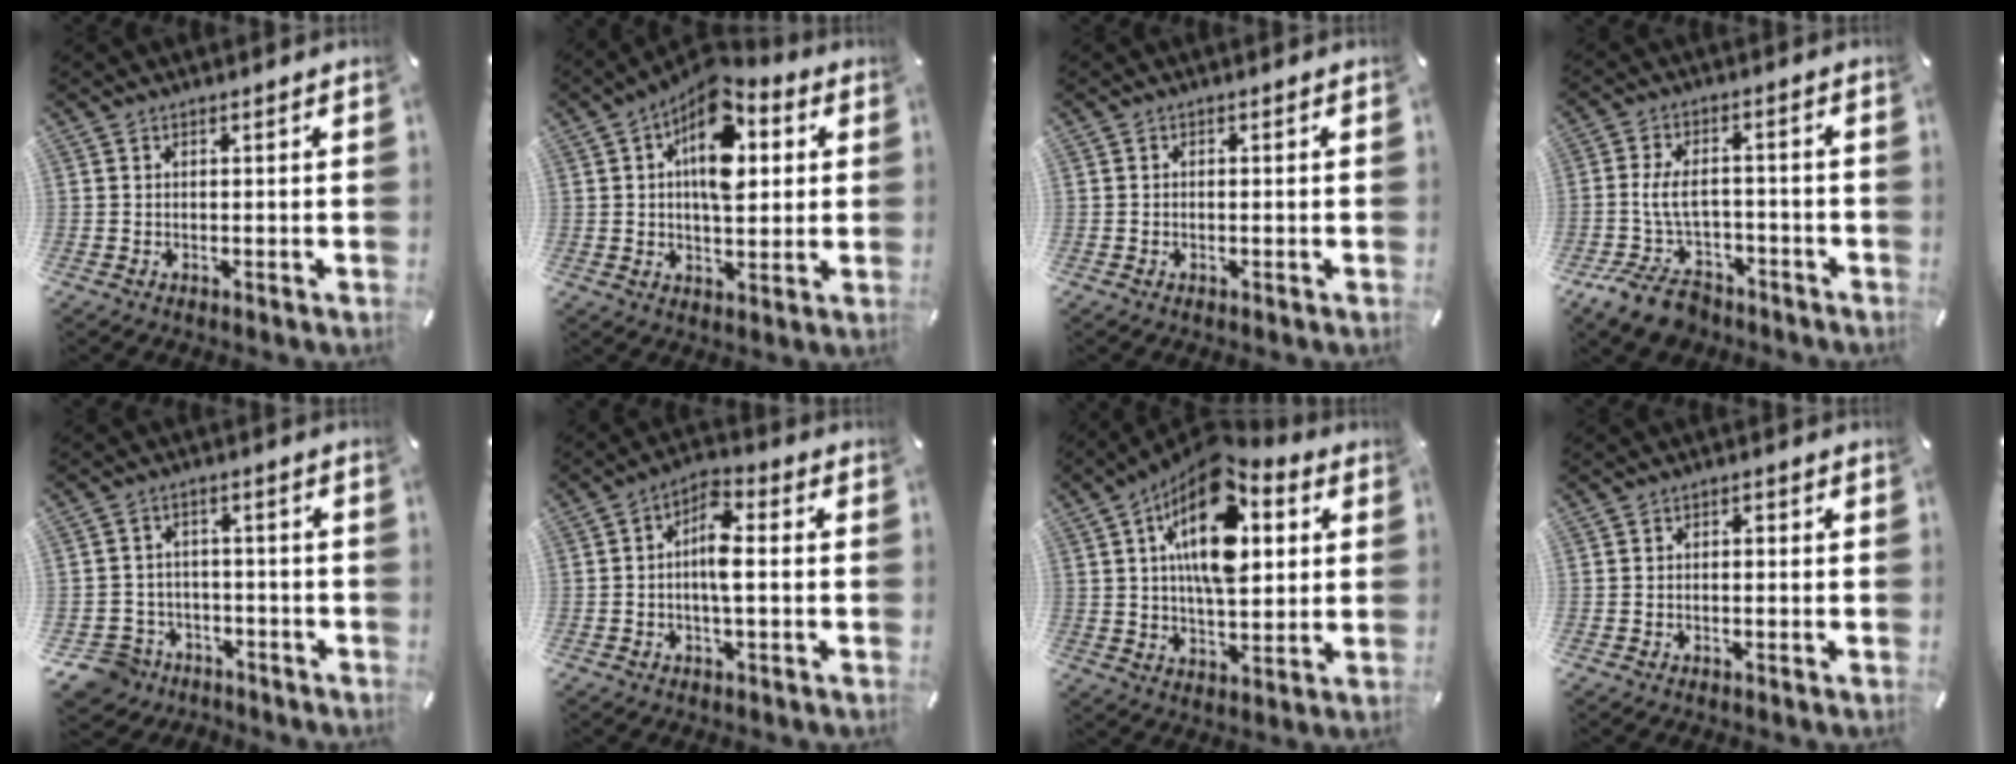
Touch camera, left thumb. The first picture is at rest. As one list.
[{"total": 14.2, "force": [5.0, 7.8, 10.7], "torque": [-0.176, -0.025, 0.083]}, {"total": 0.7, "force": [-0.4, 0.3, 0.5], "torque": [-0.012, -0.003, -0.007]}, {"total": 11.2, "force": [-4.0, 7.0, 7.7], "torque": [-0.162, 0.022, -0.069]}, {"total": 7.3, "force": [-4.2, 5.9, 1.3], "torque": [-0.043, 0.027, -0.080]}, {"total": 7.4, "force": [-0.8, 3.0, 6.7], "torque": [-0.127, 0.011, -0.013]}, {"total": 18.4, "force": [6.1, 9.6, 14.4], "torque": [-0.255, -0.024, 0.098]}, {"total": 1.6, "force": [-0.7, 0.8, 1.2], "torque": [-0.024, 0.005, -0.014]}]